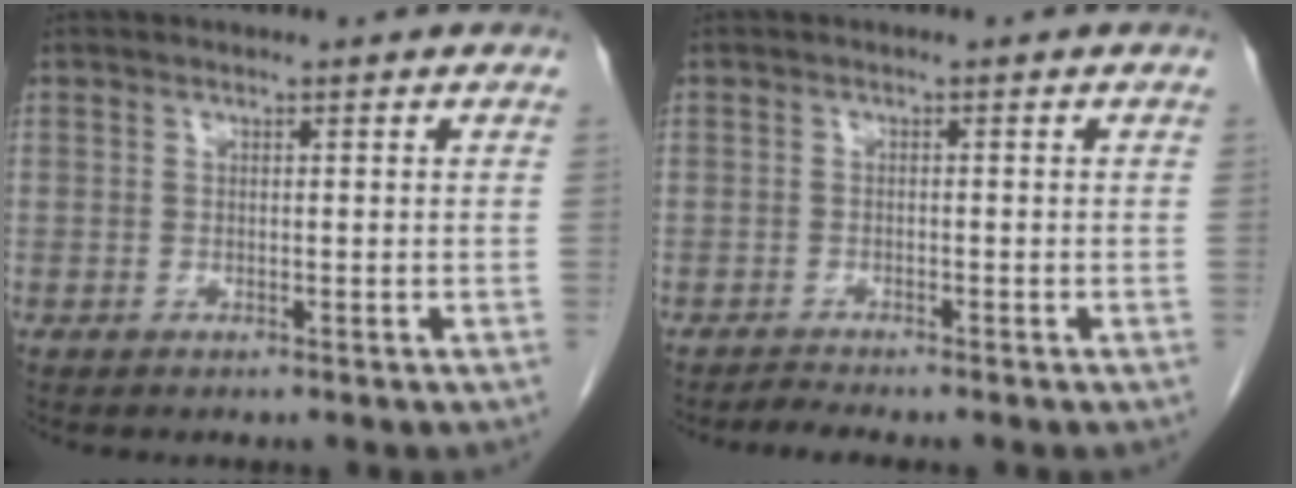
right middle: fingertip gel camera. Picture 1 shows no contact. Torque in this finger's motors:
{"motor_torque": [0.21, -0.08, -0.01, 0.01]}